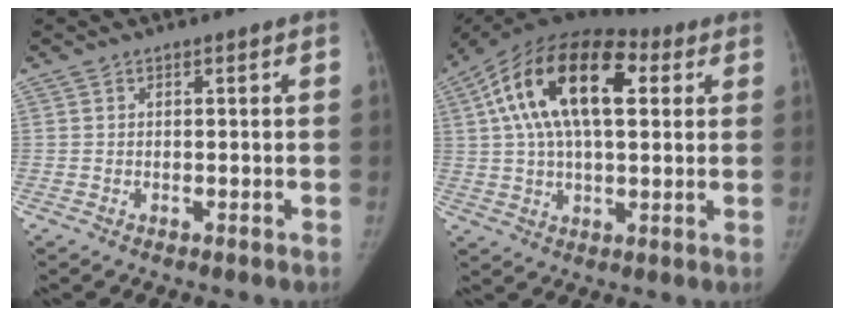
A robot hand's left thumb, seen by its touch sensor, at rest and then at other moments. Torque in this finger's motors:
{"motor_torque": [0.29, 1.02, 2.17, -0.61, 0.66]}